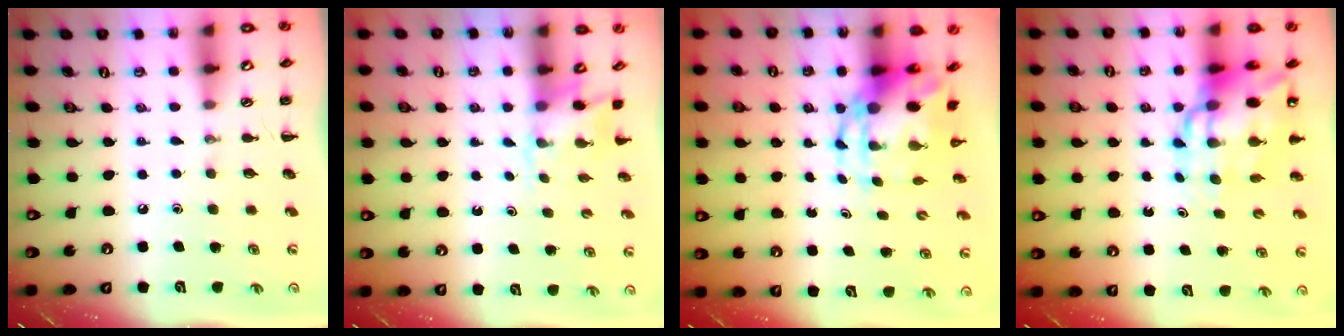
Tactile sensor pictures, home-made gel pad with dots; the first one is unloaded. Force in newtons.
{"total": 2.5, "press": 2.3, "slide": 1.0}
{"total": 6.6, "press": 6.4, "slide": 1.7}
{"total": 13.9, "press": 13.3, "slide": 3.9}